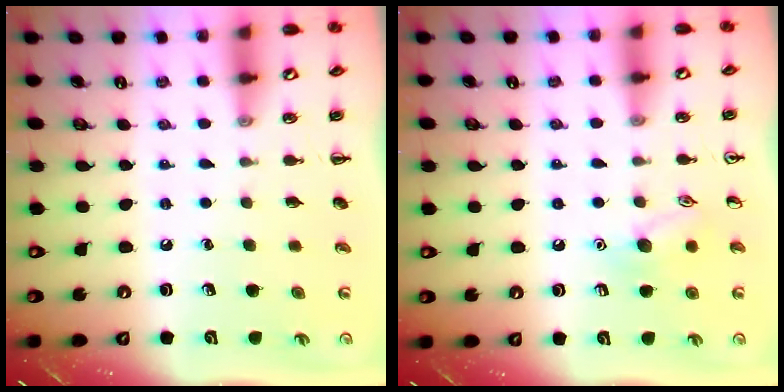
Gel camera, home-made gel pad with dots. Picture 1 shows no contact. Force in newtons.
{"total": 8.3, "press": 8.2, "slide": 1.4}